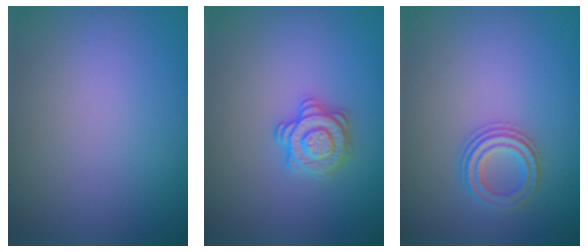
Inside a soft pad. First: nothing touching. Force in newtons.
{"total": 2.8, "press": 2.7, "slide": 0.9}
{"total": 2.2, "press": 2.1, "slide": 0.7}